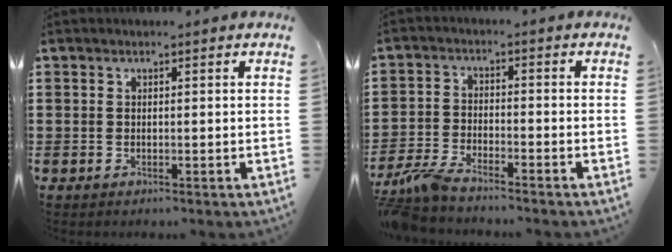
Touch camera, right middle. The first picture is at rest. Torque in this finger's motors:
{"motor_torque": [1.33, 0.81, 0.03, 0.02]}